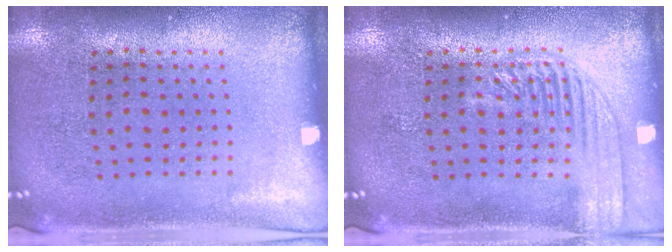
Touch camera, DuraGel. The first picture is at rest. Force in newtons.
{"total": 2.4, "press": 2.4, "slide": 0.3}